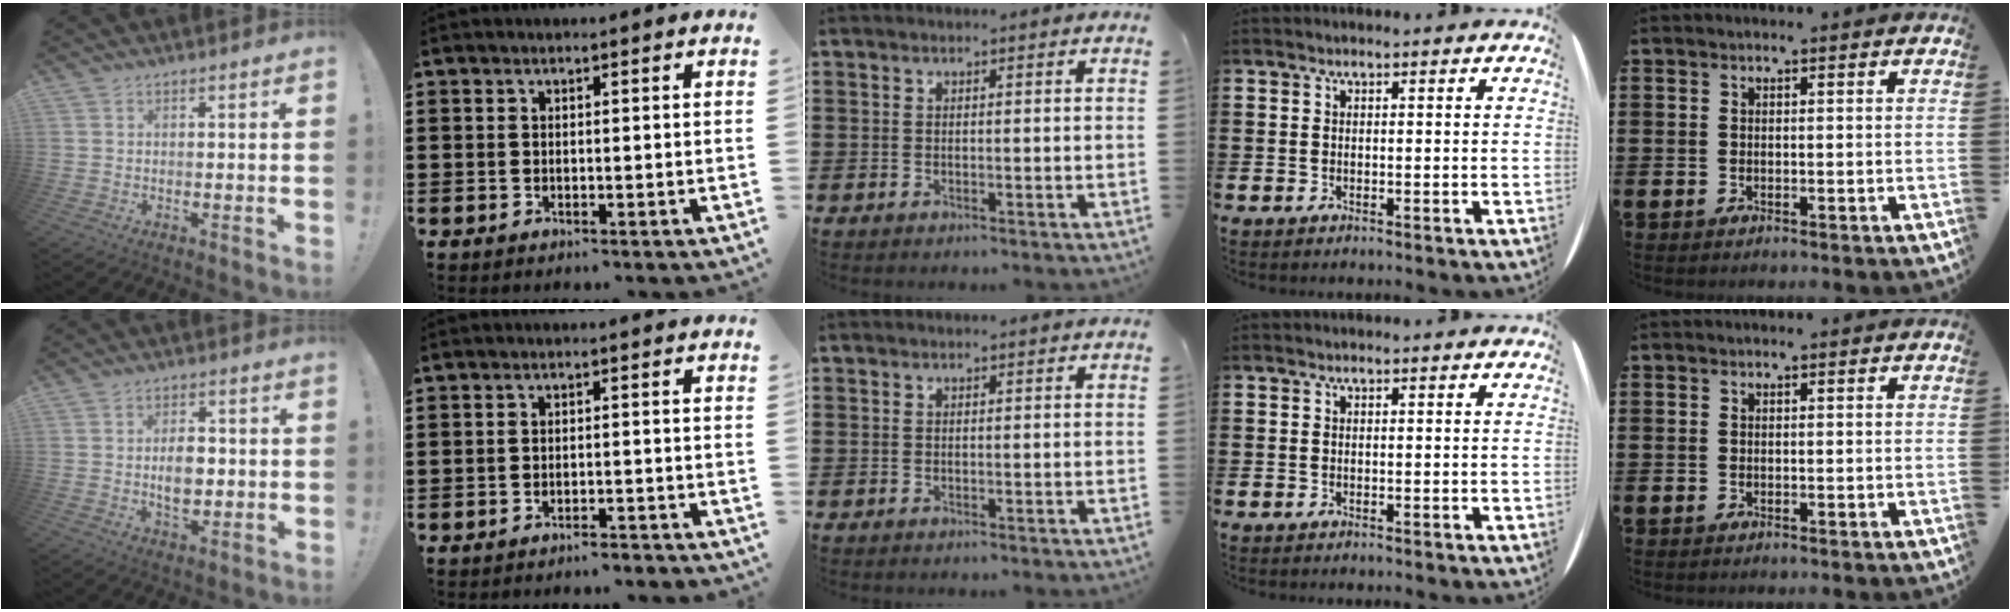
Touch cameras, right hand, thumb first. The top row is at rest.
{"thumb": {"total": 6.9, "force": [-0.3, 4.7, 5.0], "torque": [-0.066, 0.003, -0.008]}, "index": {"total": 2.2, "force": [-2.2, 0.1, 0.2], "torque": [-0.008, 0.002, -0.047]}}